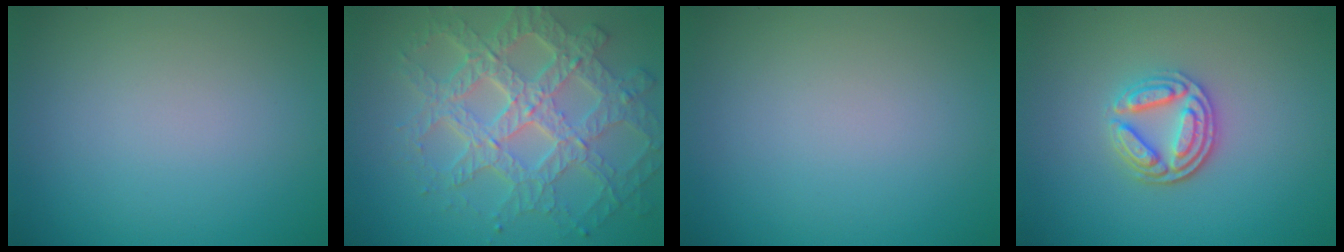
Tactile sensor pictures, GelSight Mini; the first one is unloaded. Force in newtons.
{"total": 8.0, "press": 5.9, "slide": 5.4}
{"total": 0.0}
{"total": 3.6, "press": 3.1, "slide": 1.8}